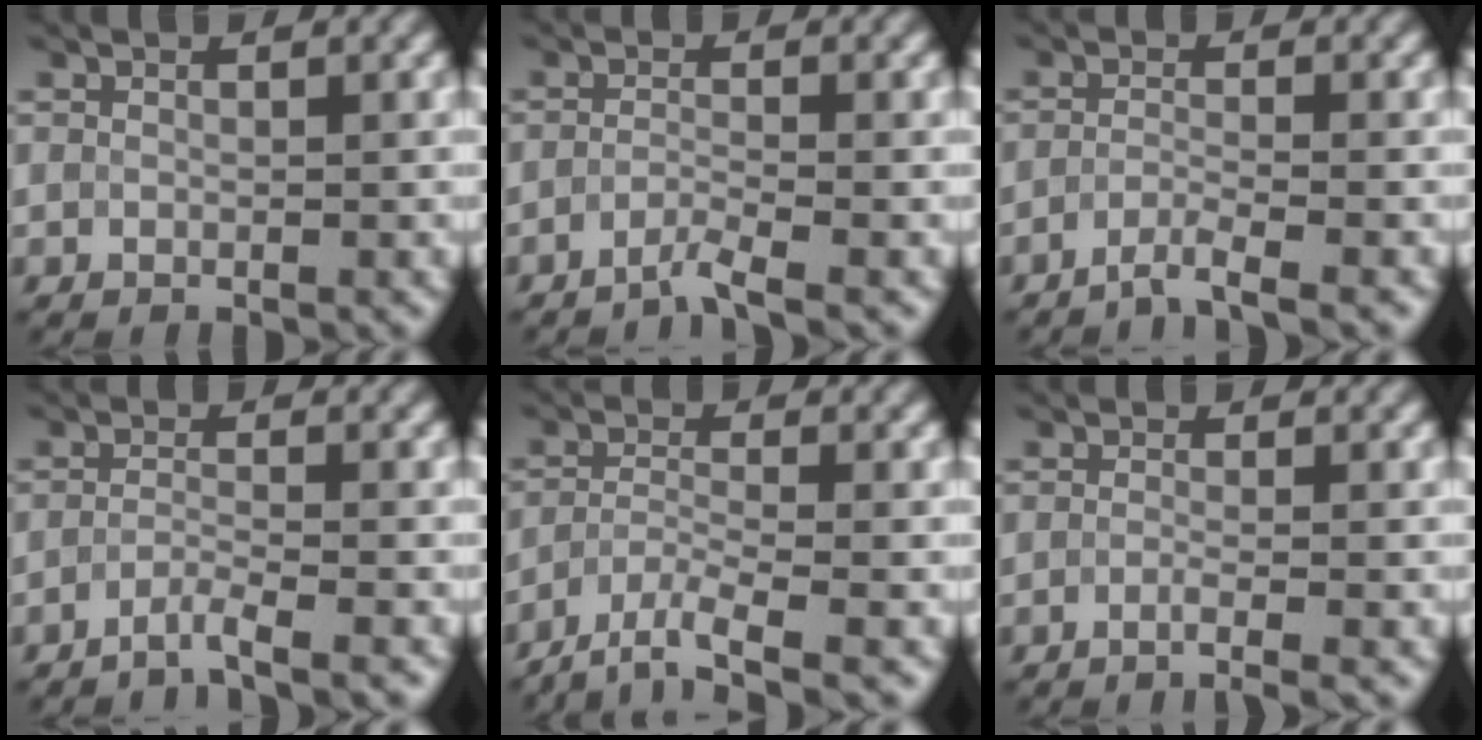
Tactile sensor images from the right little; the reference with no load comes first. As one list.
[{"total": 2.0, "force": [-1.9, -0.3, 0.2], "torque": [-0.003, 0.000, -0.045]}, {"total": 2.4, "force": [-2.3, -0.2, 0.4], "torque": [-0.004, 0.000, -0.054]}, {"total": 2.4, "force": [-2.3, -0.2, 0.4], "torque": [-0.003, 0.000, -0.053]}, {"total": 3.8, "force": [-3.5, 0.4, 1.5], "torque": [-0.033, -0.008, -0.069]}, {"total": 1.7, "force": [-1.5, 0.1, 0.8], "torque": [-0.001, -0.003, -0.035]}]